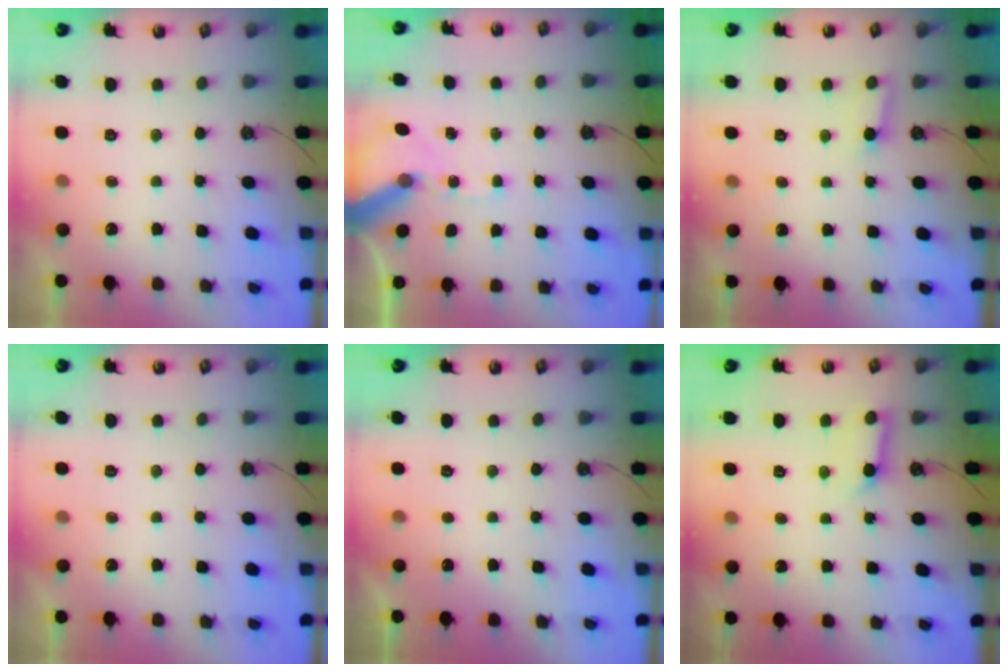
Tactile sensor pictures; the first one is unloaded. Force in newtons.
{"total": 11.2, "press": 11.1, "slide": 1.7}
{"total": 4.3, "press": 4.2, "slide": 0.6}
{"total": 0.0}
{"total": 0.0}
{"total": 7.4, "press": 7.3, "slide": 0.9}